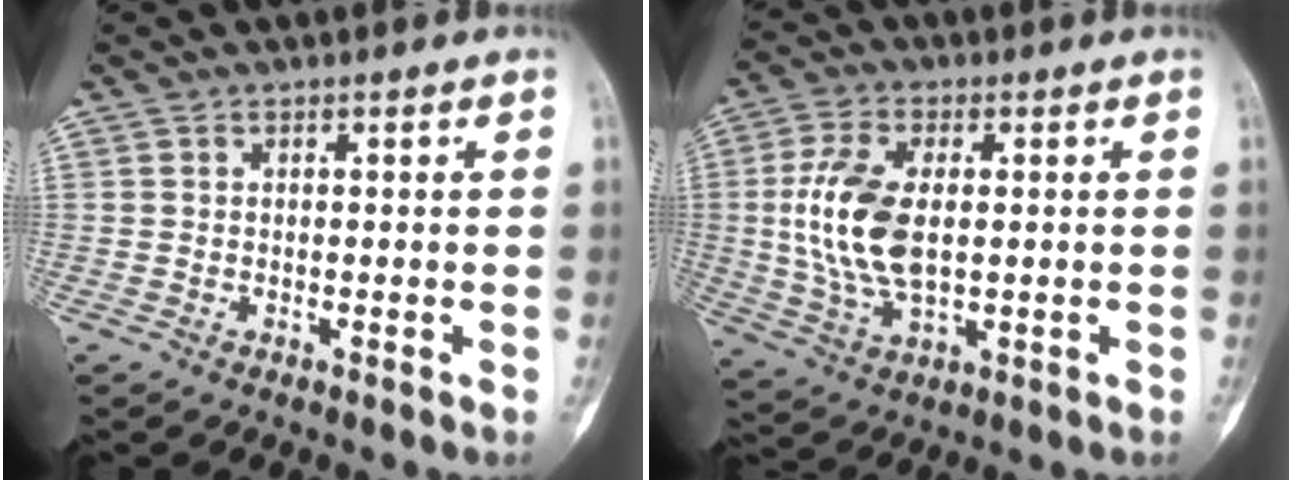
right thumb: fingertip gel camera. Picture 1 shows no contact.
{"total": 13.3, "force": [0.7, 7.4, 11.0], "torque": [-0.221, -0.001, 0.018]}